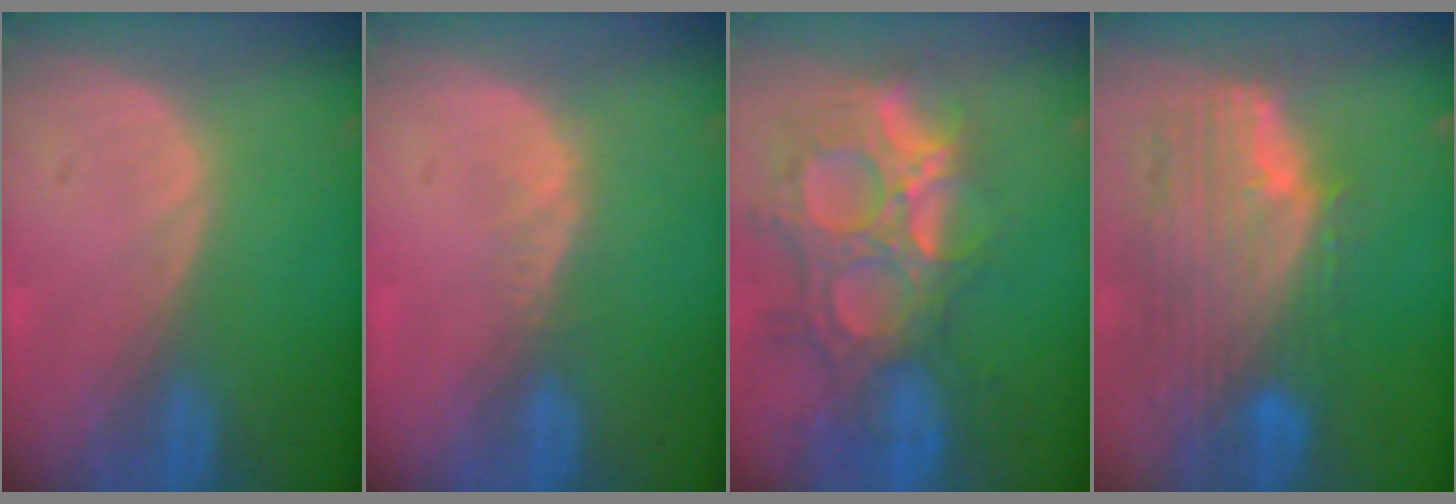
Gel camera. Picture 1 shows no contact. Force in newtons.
{"total": 2.1, "press": 1.5, "slide": 1.4}
{"total": 14.1, "press": 11.9, "slide": 7.6}
{"total": 11.7, "press": 10.0, "slide": 6.2}